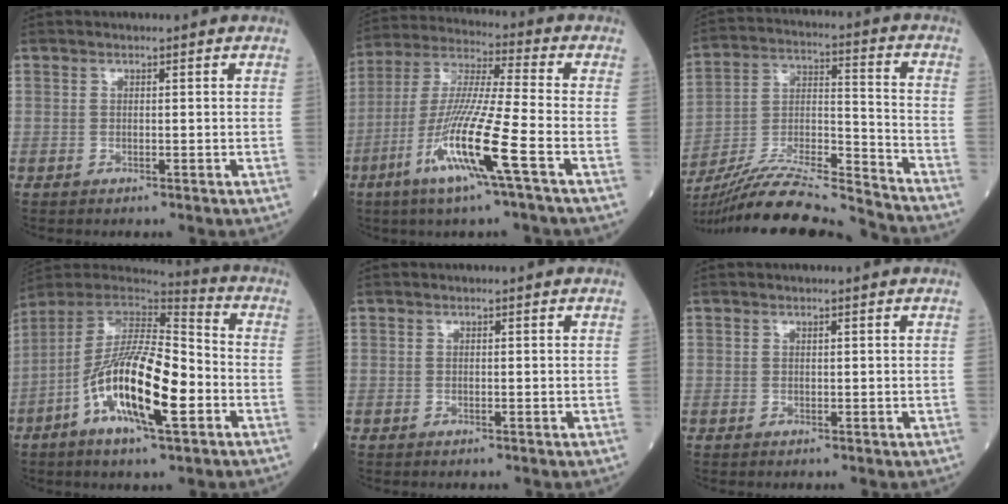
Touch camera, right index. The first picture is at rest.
{"total": 14.8, "force": [-6.1, -0.6, 13.5], "torque": [-0.276, -0.018, -0.121]}
{"total": 20.2, "force": [-19.0, -0.5, 6.8], "torque": [-0.151, -0.006, -0.327]}
{"total": 17.5, "force": [-5.6, 3.5, 16.2], "torque": [-0.307, -0.007, -0.102]}
{"total": 0.0}
{"total": 0.0}